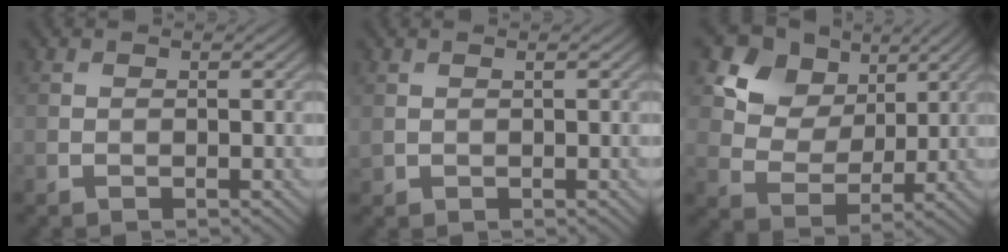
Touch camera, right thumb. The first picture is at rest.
{"total": 0.6, "force": [0.3, 0.3, 0.4], "torque": [-0.013, -0.001, 0.010]}
{"total": 11.2, "force": [5.9, 8.0, 5.2], "torque": [-0.127, 0.000, 0.107]}